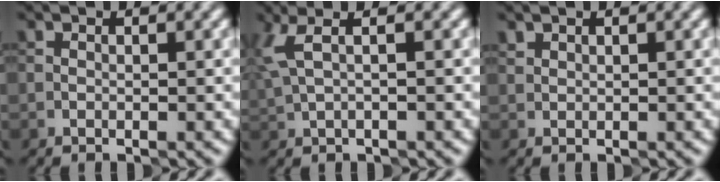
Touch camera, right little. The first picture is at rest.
{"total": 2.7, "force": [1.2, 0.7, 2.3], "torque": [-0.055, 0.006, 0.027]}
{"total": 0.6, "force": [0.5, 0.3, 0.0], "torque": [0.004, 0.002, 0.012]}